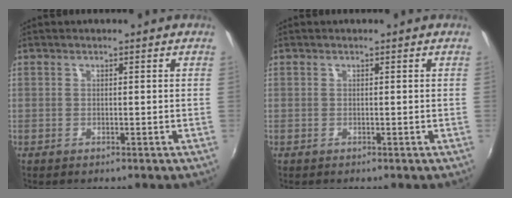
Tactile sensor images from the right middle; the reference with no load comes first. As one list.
[{"total": 0.0}]